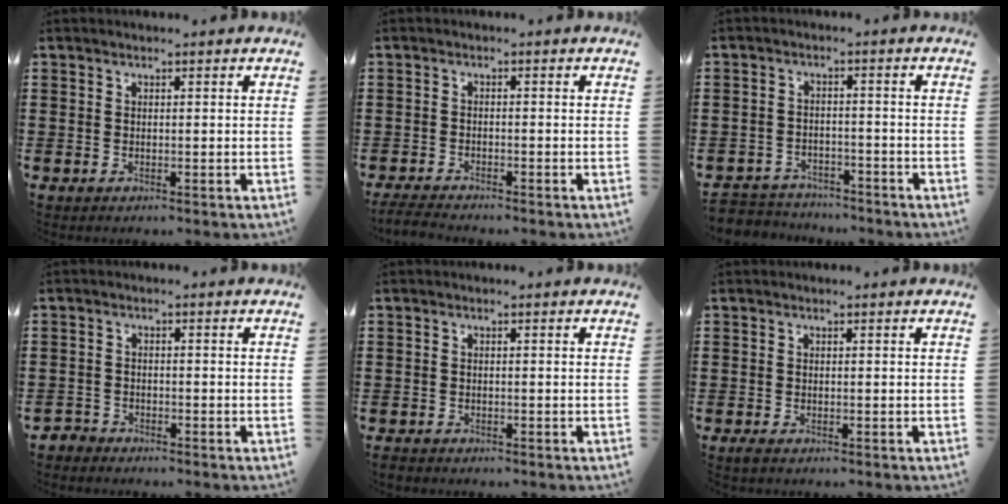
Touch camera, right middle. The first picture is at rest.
{"total": 2.3, "force": [-2.2, 0.1, 0.6], "torque": [-0.019, -0.001, -0.048]}
{"total": 3.8, "force": [-3.7, 0.8, -0.3], "torque": [-0.009, -0.003, -0.082]}
{"total": 2.0, "force": [-1.9, 0.5, -0.2], "torque": [-0.004, -0.001, -0.044]}
{"total": 0.7, "force": [-0.6, 0.3, 0.0], "torque": [-0.002, 0.000, -0.013]}
{"total": 0.5, "force": [-0.4, 0.1, 0.3], "torque": [-0.008, -0.005, -0.006]}